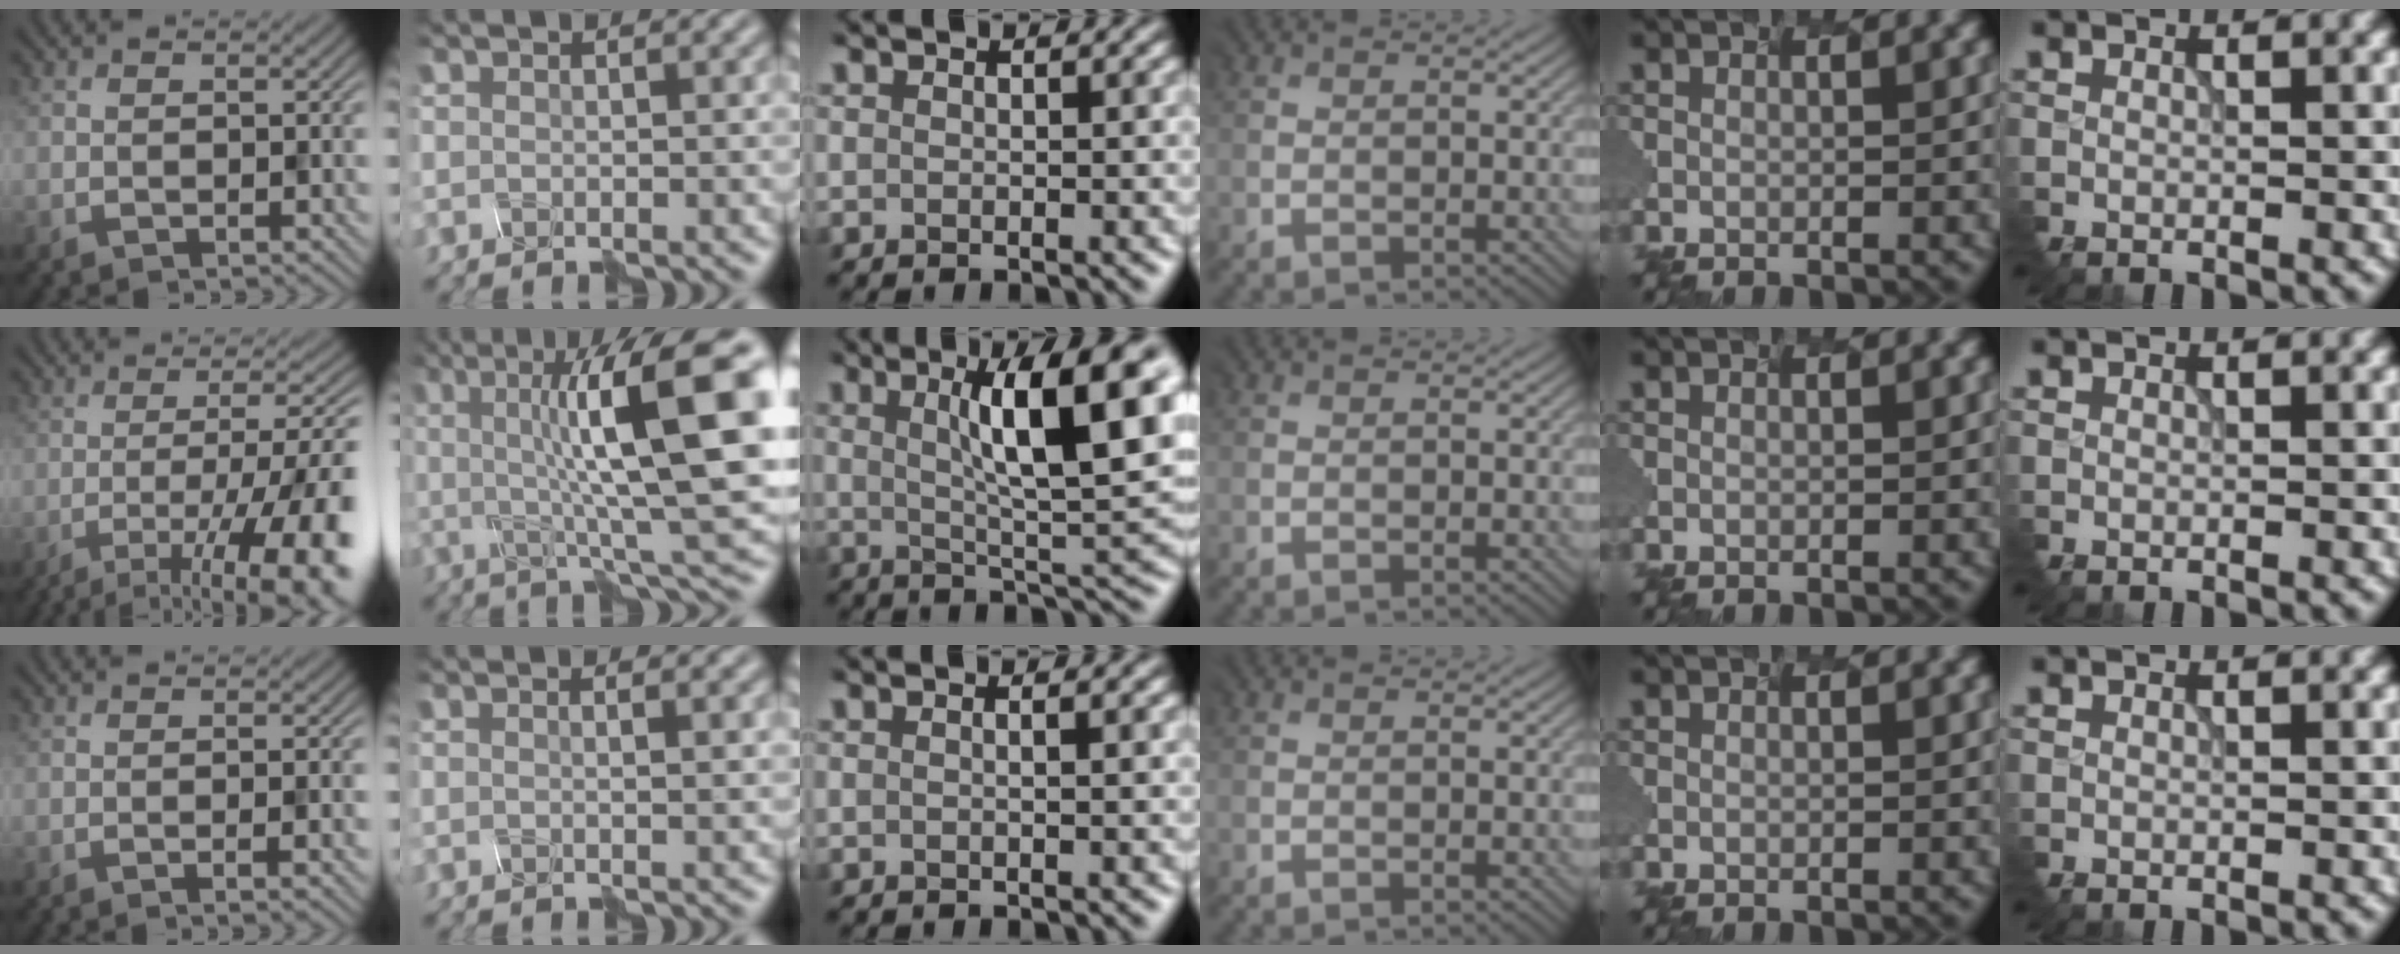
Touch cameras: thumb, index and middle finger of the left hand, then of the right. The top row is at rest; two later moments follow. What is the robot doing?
{"motion": "shake", "object": "plastic piggy bank"}